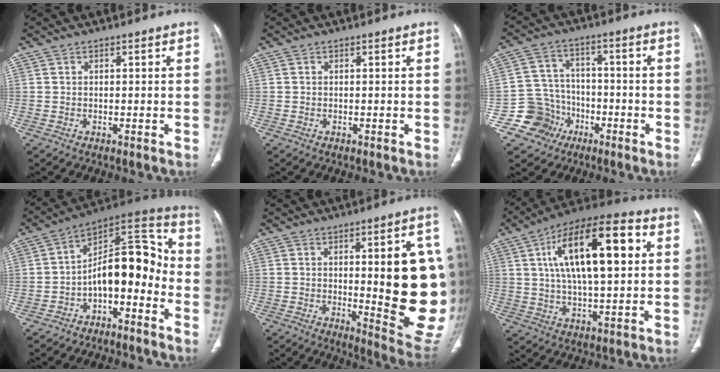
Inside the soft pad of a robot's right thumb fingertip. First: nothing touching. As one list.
[{"total": 0.0}, {"total": 9.4, "force": [-4.5, 8.2, 1.1], "torque": [0.018, 0.047, -0.074]}, {"total": 14.8, "force": [-5.0, 7.6, 11.6], "torque": [-0.149, 0.098, -0.083]}, {"total": 20.3, "force": [0.7, 5.3, 19.5], "torque": [-0.204, -0.025, 0.020]}, {"total": 20.7, "force": [5.2, 7.7, 18.5], "torque": [-0.295, 0.010, 0.079]}]